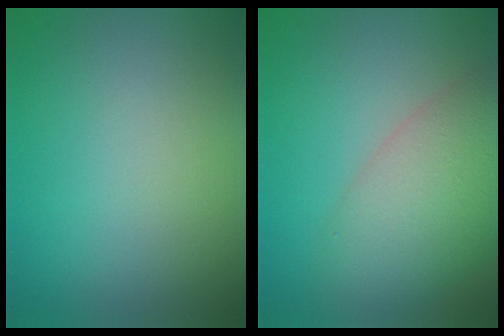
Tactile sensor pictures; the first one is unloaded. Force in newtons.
{"total": 7.4, "press": 7.4, "slide": 0.3}